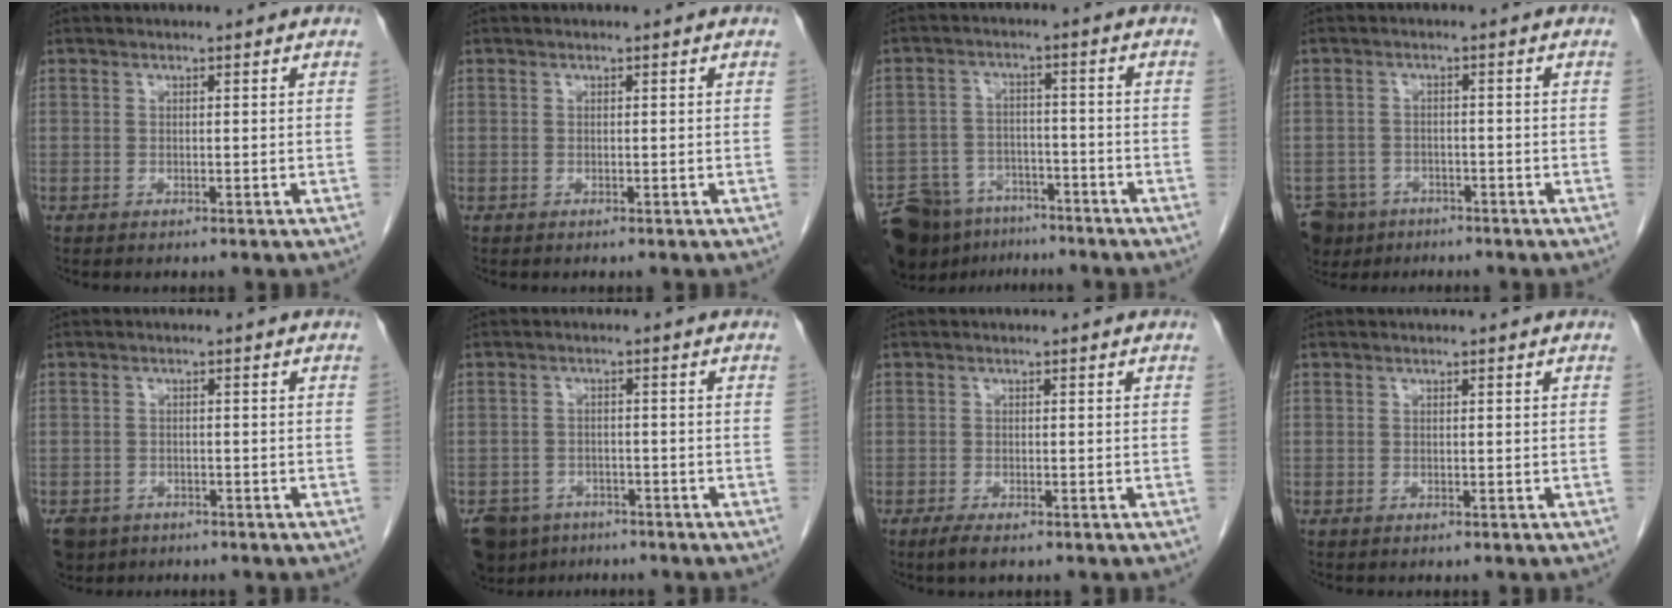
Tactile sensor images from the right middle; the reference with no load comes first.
{"total": 0.0}
{"total": 12.6, "force": [-9.3, 7.2, 4.6], "torque": [-0.097, 0.009, -0.145]}
{"total": 6.0, "force": [-4.4, 4.1, 0.6], "torque": [-0.014, 0.000, -0.073]}
{"total": 5.2, "force": [-3.7, 3.5, 1.0], "torque": [-0.020, 0.000, -0.059]}
{"total": 6.4, "force": [-4.9, 4.0, 1.2], "torque": [-0.022, -0.001, -0.079]}
{"total": 2.0, "force": [-1.3, 0.4, 1.4], "torque": [-0.033, -0.006, -0.023]}
{"total": 0.0}